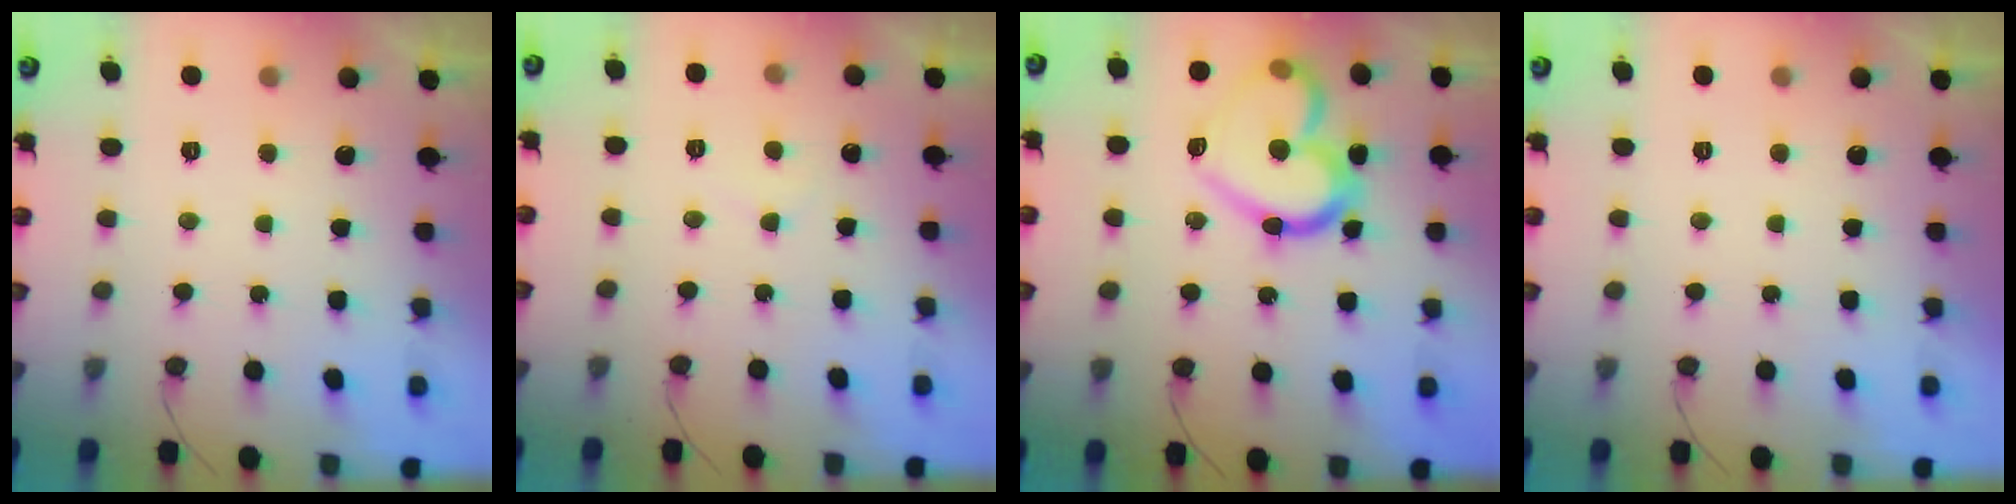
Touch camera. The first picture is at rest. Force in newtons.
{"total": 3.5, "press": 3.5, "slide": 0.1}
{"total": 18.6, "press": 18.6, "slide": 1.5}
{"total": 1.8, "press": 1.7, "slide": 0.1}